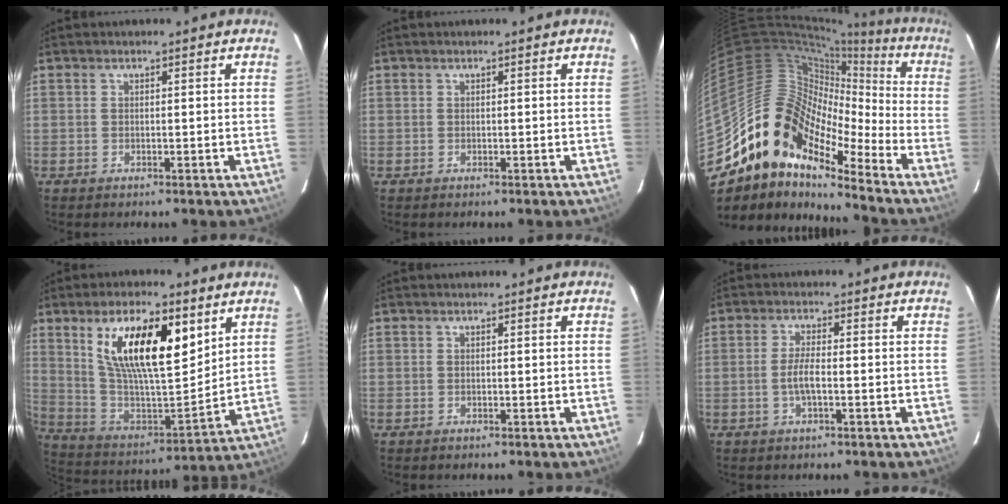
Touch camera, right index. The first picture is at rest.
{"total": 0.0}
{"total": 16.5, "force": [-11.5, 8.9, 7.9], "torque": [-0.136, 0.017, -0.233]}
{"total": 20.4, "force": [9.4, 7.4, 16.5], "torque": [-0.292, 0.005, 0.176]}
{"total": 0.0}
{"total": 3.5, "force": [-1.0, 0.7, 3.3], "torque": [-0.065, -0.002, -0.018]}